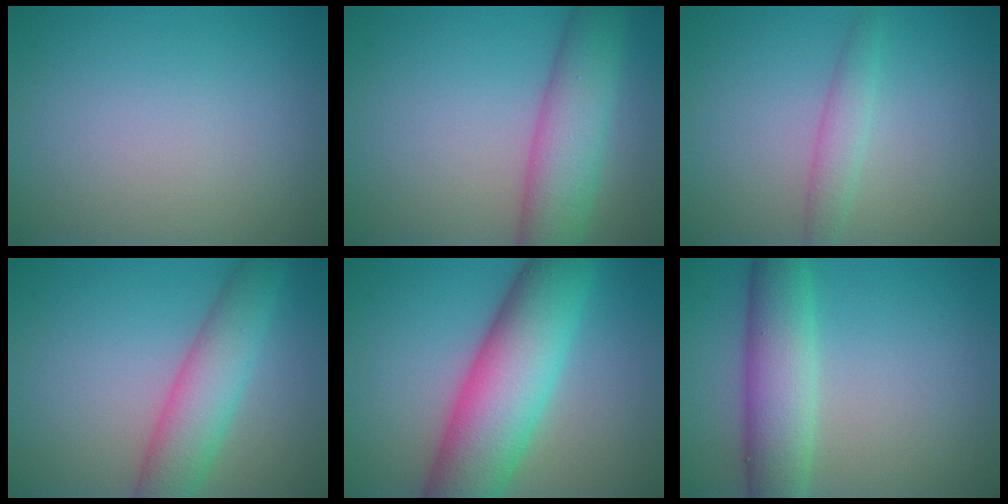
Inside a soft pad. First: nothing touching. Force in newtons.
{"total": 6.7, "press": 6.7, "slide": 0.3}
{"total": 1.9, "press": 1.9, "slide": 0.1}
{"total": 5.6, "press": 5.6, "slide": 0.2}
{"total": 11.4, "press": 11.4, "slide": 0.5}
{"total": 6.1, "press": 6.1, "slide": 0.6}